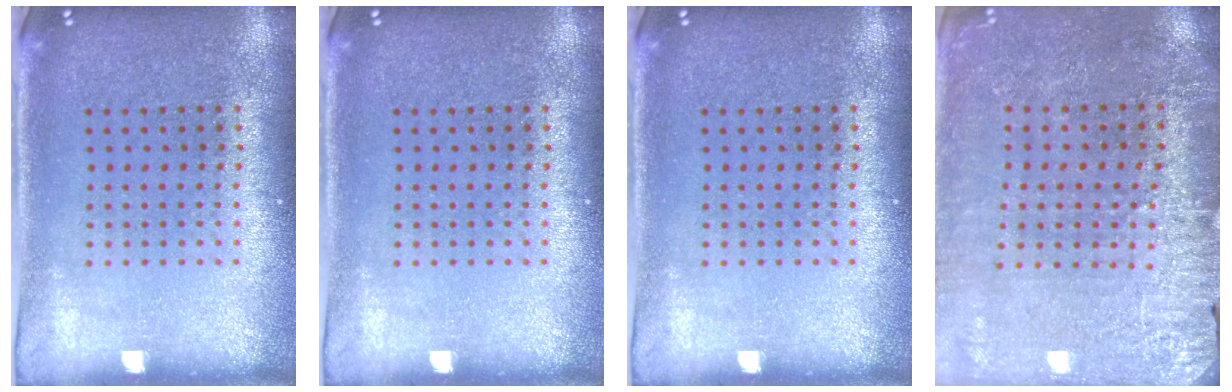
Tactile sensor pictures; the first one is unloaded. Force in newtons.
{"total": 0.0}
{"total": 0.0}
{"total": 2.9, "press": 2.9, "slide": 0.4}